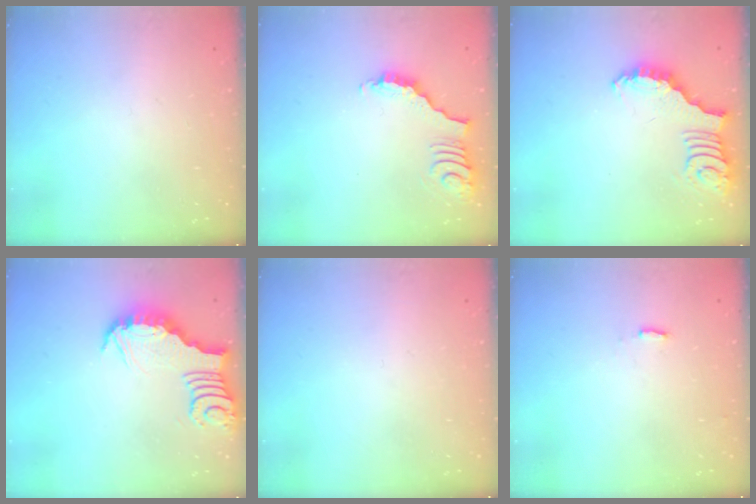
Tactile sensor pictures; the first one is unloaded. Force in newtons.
{"total": 3.7, "press": 3.7, "slide": 0.7}
{"total": 2.6, "press": 2.5, "slide": 0.5}
{"total": 3.9, "press": 3.9, "slide": 0.0}
{"total": 0.0}
{"total": 2.1, "press": 2.0, "slide": 0.4}